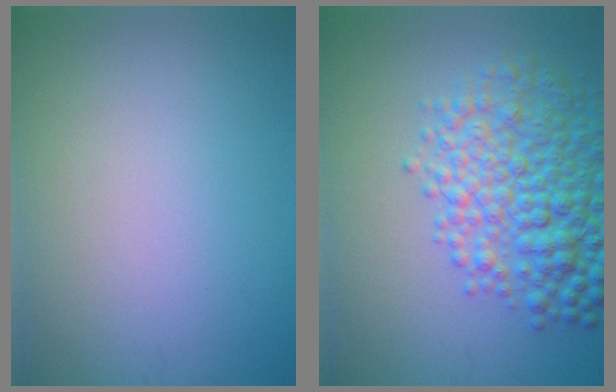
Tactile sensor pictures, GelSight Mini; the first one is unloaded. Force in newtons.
{"total": 7.2, "press": 7.2, "slide": 0.2}